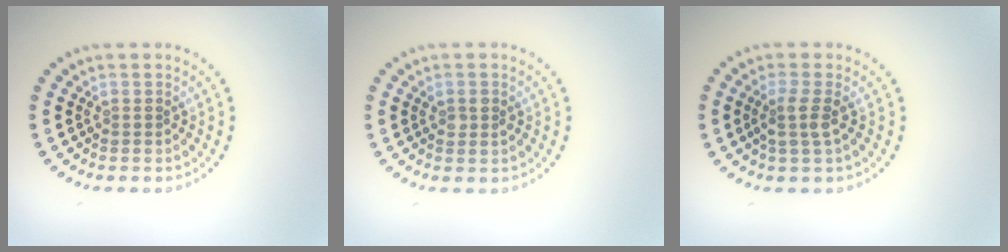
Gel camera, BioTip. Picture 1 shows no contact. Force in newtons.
{"total": 1.2, "press": 1.1, "slide": 0.3}
{"total": 1.9, "press": 1.5, "slide": 1.1}